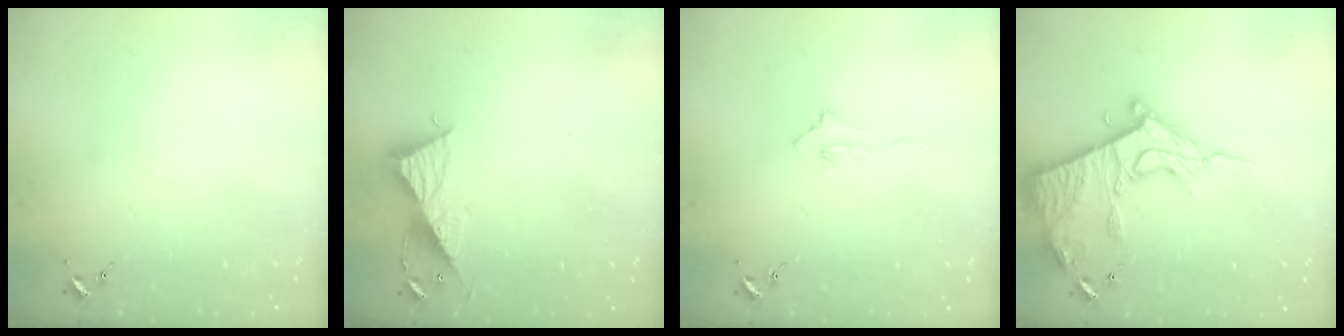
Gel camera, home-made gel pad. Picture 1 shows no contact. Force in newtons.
{"total": 9.3, "press": 9.3, "slide": 0.7}
{"total": 3.2, "press": 3.2, "slide": 0.4}
{"total": 16.8, "press": 16.8, "slide": 1.3}